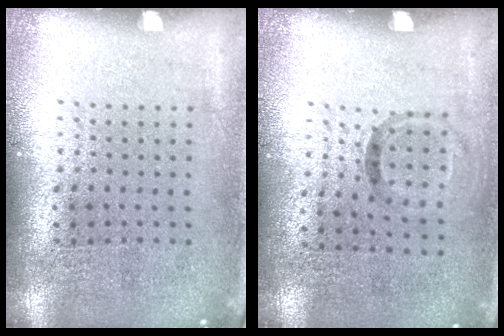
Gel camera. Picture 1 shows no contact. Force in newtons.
{"total": 1.0, "press": 0.6, "slide": 0.8}